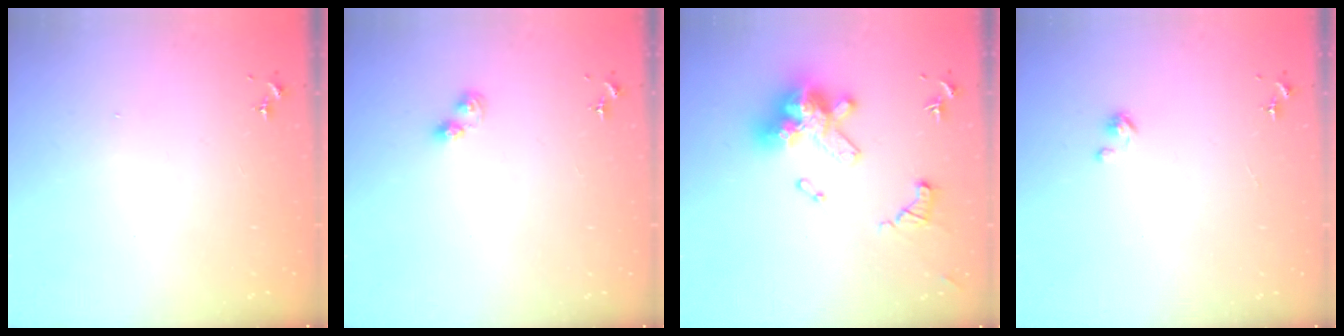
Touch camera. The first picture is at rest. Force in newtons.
{"total": 3.6, "press": 3.5, "slide": 0.4}
{"total": 24.3, "press": 24.1, "slide": 2.6}
{"total": 2.7, "press": 2.7, "slide": 0.3}